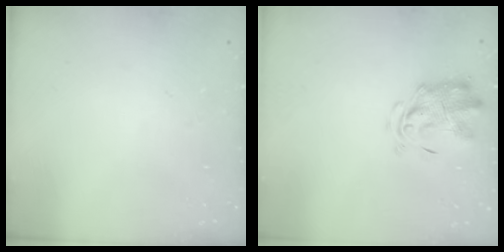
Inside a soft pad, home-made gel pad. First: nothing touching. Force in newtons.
{"total": 3.0, "press": 2.9, "slide": 0.6}